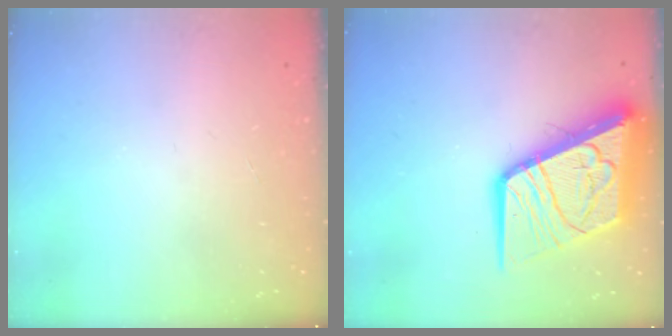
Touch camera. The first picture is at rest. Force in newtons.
{"total": 23.4, "press": 23.2, "slide": 2.9}